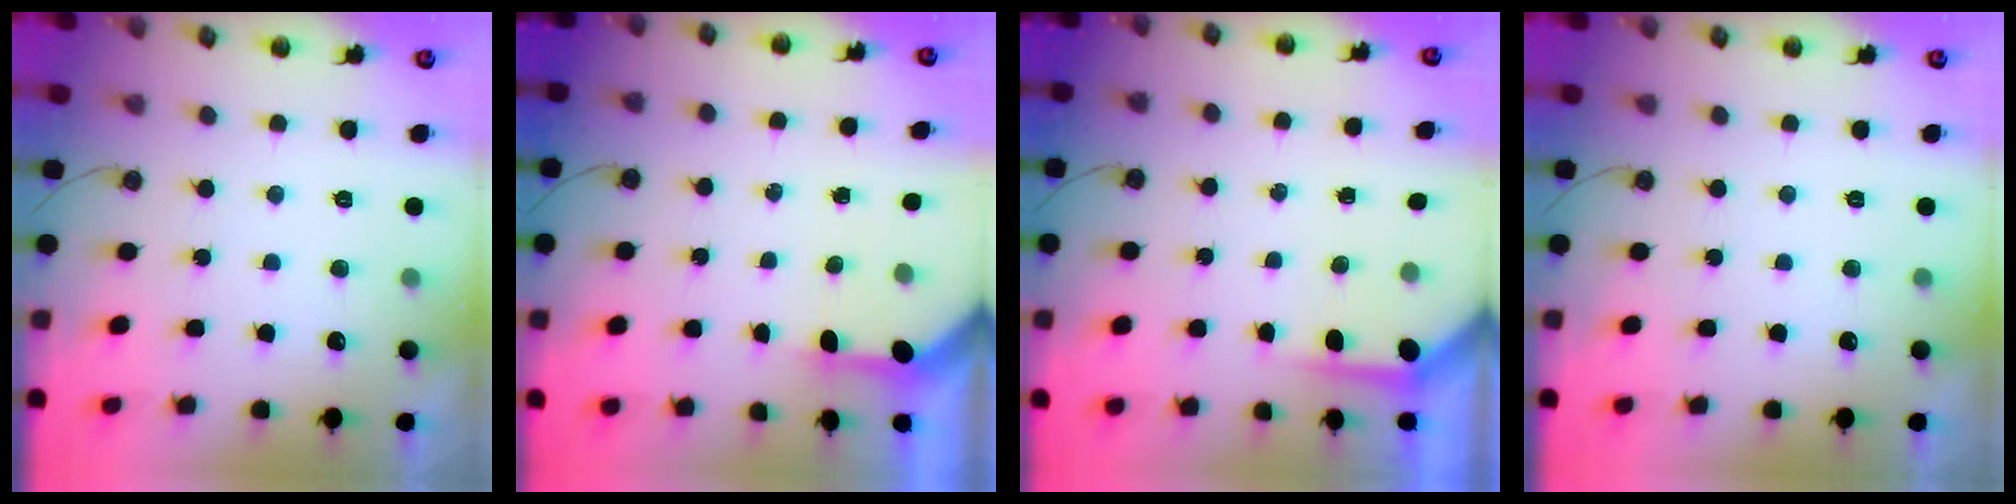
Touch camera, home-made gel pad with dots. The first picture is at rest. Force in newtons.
{"total": 3.3, "press": 3.2, "slide": 0.3}
{"total": 3.9, "press": 3.8, "slide": 0.4}
{"total": 0.0}